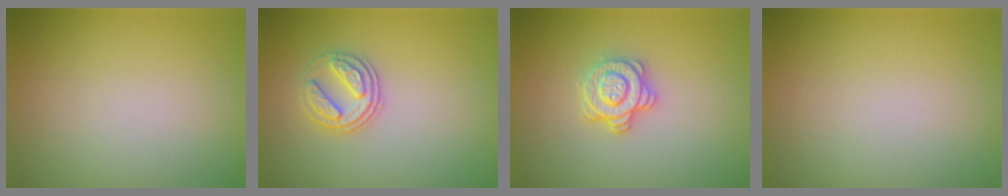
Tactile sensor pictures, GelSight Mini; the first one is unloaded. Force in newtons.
{"total": 2.8, "press": 2.6, "slide": 1.2}
{"total": 2.9, "press": 2.5, "slide": 1.4}
{"total": 0.0}